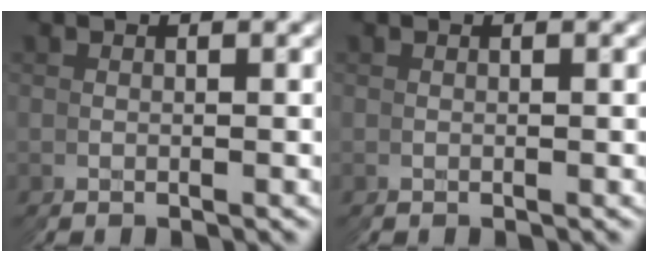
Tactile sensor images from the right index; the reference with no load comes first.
{"total": 0.0}